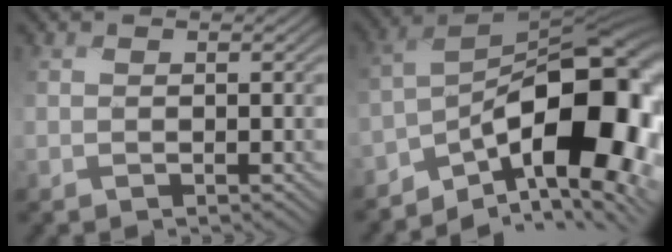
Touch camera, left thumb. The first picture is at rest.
{"total": 14.9, "force": [-5.9, 6.0, 12.3], "torque": [-0.157, 0.002, -0.111]}